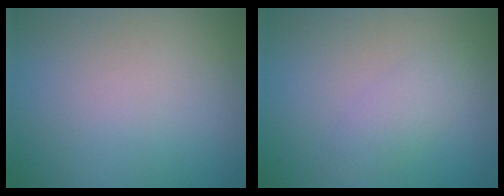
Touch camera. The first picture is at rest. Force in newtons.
{"total": 2.0, "press": 2.0, "slide": 0.1}